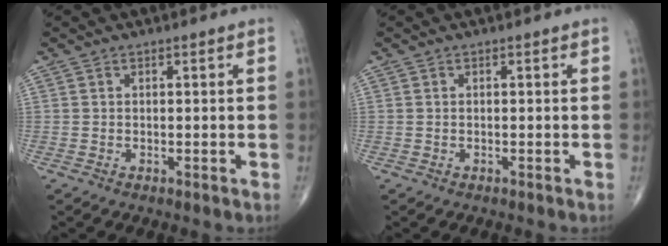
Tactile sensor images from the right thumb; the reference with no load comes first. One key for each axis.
{"total": 0.0}